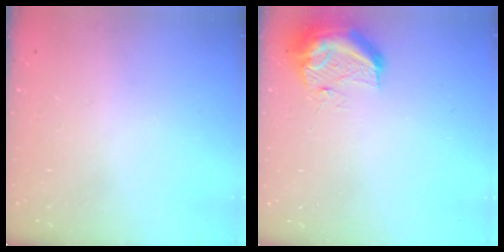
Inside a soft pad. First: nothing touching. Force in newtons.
{"total": 11.7, "press": 11.7, "slide": 1.3}